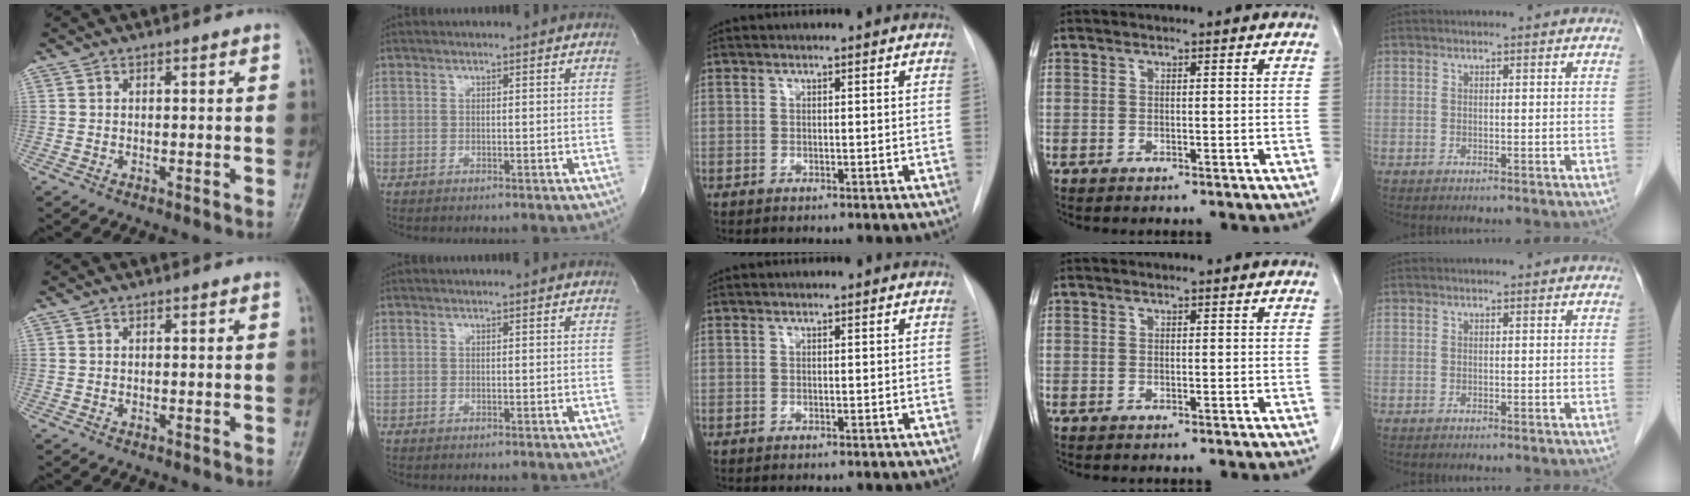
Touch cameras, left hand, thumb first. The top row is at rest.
{}